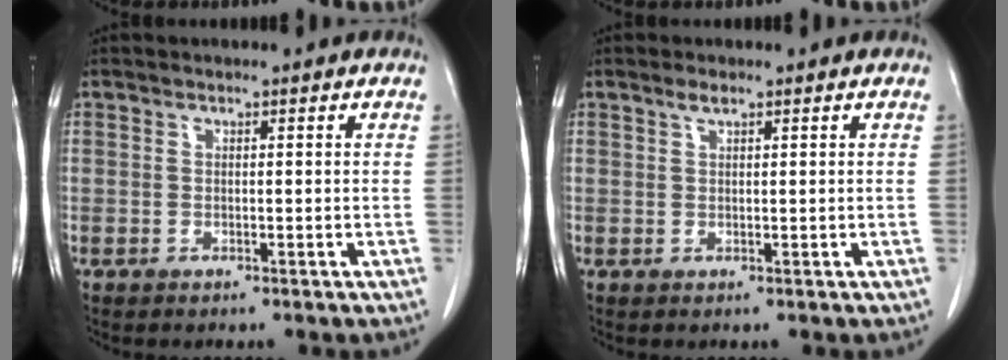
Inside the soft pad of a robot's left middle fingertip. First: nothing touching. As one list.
[{"total": 1.1, "force": [0.8, 0.2, 0.8], "torque": [-0.018, 0.002, 0.018]}]